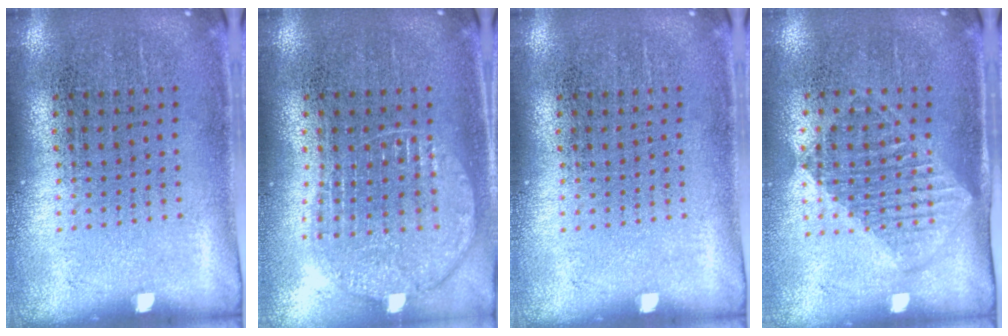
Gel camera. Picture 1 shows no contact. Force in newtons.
{"total": 1.1, "press": 1.1, "slide": 0.1}
{"total": 0.0}
{"total": 1.2, "press": 1.0, "slide": 0.5}